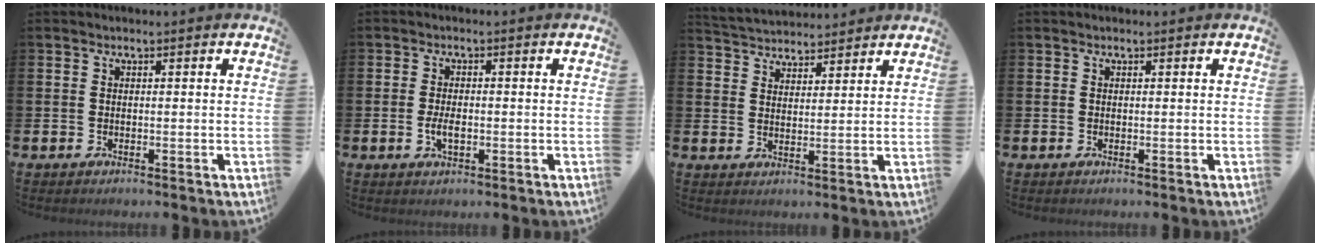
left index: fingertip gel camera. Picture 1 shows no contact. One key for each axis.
{"total": 2.6, "fx": -0.5, "fy": 1.3, "fz": 2.2, "tx": -0.034, "ty": -0.001, "tz": -0.011}
{"total": 4.1, "fx": 4.1, "fy": 0.8, "fz": -0.4, "tx": -0.012, "ty": -0.020, "tz": 0.075}
{"total": 0.0}